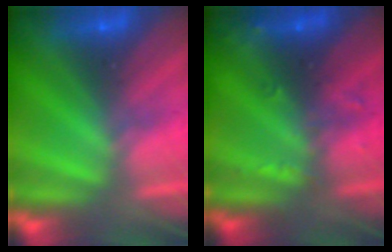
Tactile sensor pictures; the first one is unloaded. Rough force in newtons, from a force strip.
{"total": 2.8}